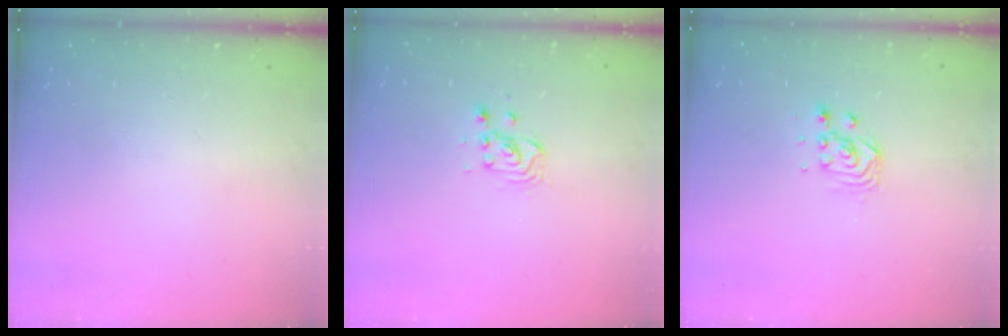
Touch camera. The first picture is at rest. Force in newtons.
{"total": 3.3, "press": 3.3, "slide": 0.2}
{"total": 3.0, "press": 3.0, "slide": 0.0}